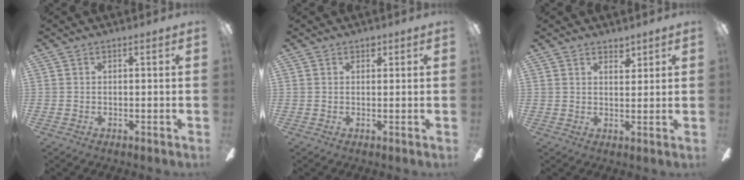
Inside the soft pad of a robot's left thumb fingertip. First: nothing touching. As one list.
[{"total": 1.6, "force": [1.0, 1.0, 0.7], "torque": [0.001, -0.003, 0.015]}, {"total": 3.4, "force": [2.8, 1.4, 1.3], "torque": [-0.005, -0.015, 0.046]}]